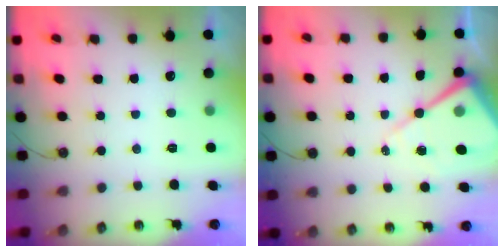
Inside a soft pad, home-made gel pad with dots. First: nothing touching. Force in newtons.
{"total": 13.3, "press": 13.2, "slide": 1.4}